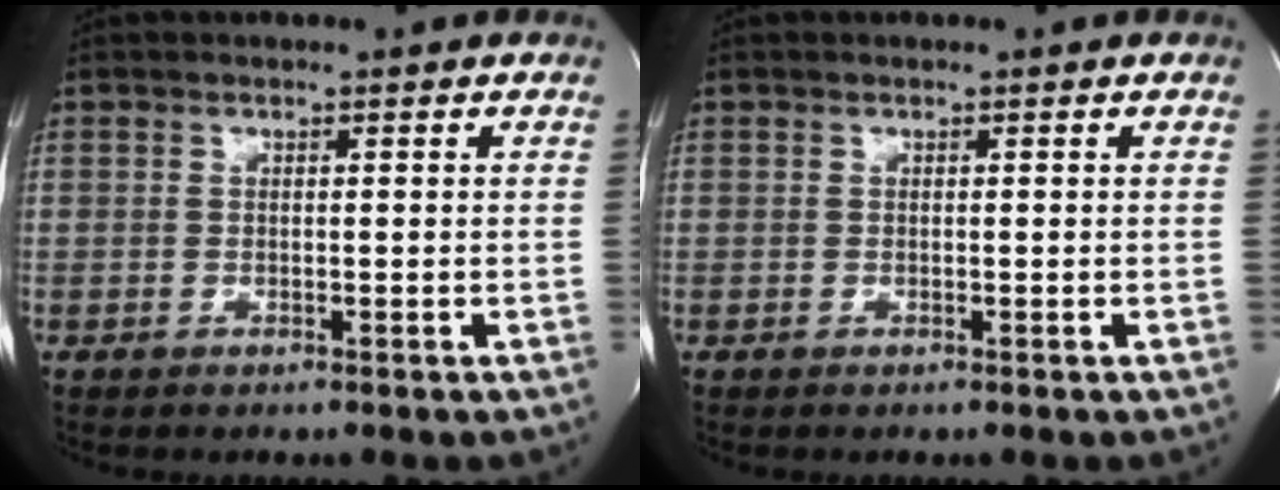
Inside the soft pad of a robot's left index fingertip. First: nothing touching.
{"total": 0.0}